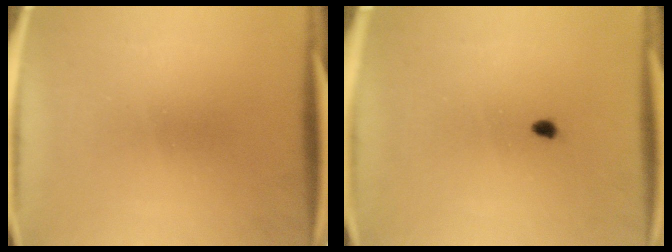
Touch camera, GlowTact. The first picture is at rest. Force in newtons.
{"total": 0.7}